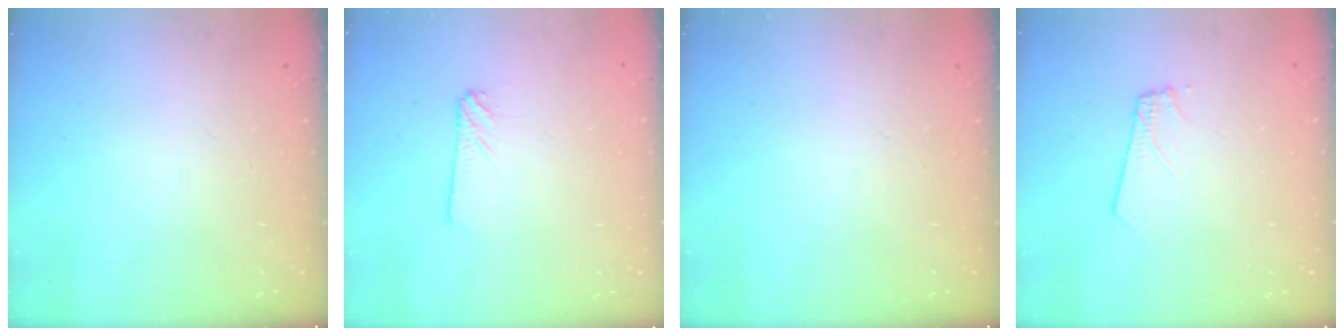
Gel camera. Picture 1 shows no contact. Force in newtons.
{"total": 2.4, "press": 2.4, "slide": 0.2}
{"total": 0.0}
{"total": 2.9, "press": 2.8, "slide": 0.3}